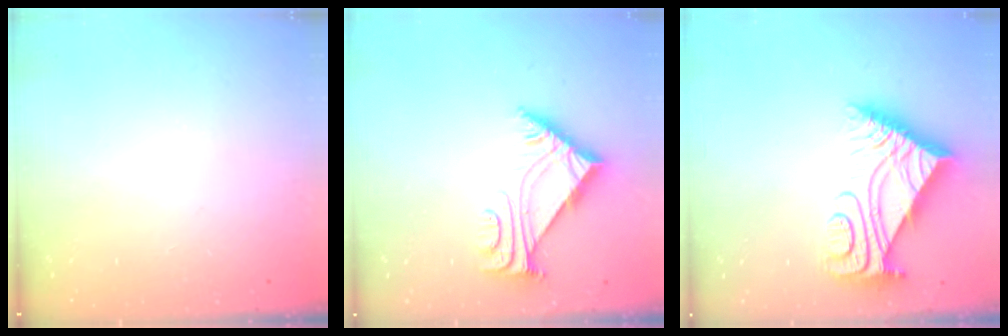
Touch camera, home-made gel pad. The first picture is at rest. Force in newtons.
{"total": 5.7, "press": 5.7, "slide": 0.6}
{"total": 8.7, "press": 8.7, "slide": 0.5}